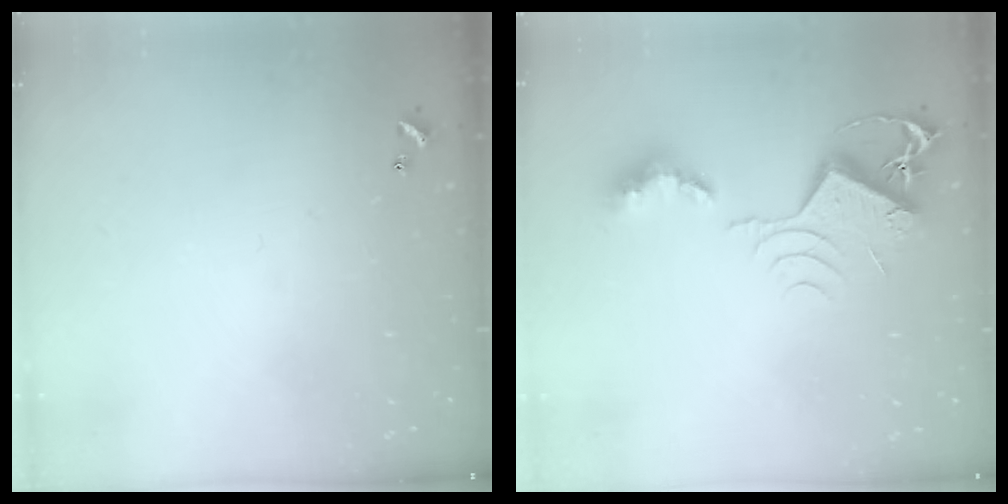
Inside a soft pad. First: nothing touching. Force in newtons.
{"total": 12.8, "press": 12.8, "slide": 1.0}